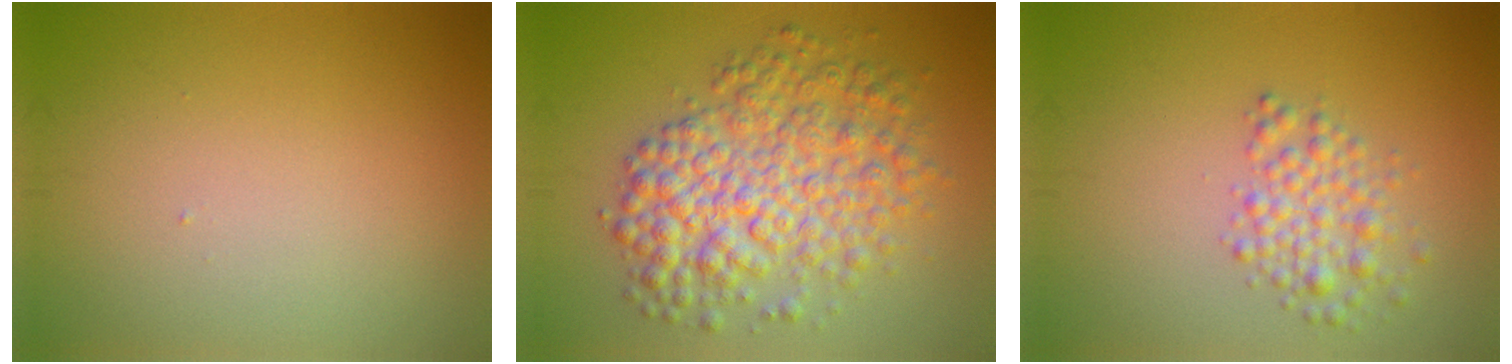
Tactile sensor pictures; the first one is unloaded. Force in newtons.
{"total": 7.4, "press": 7.4, "slide": 0.1}
{"total": 2.8, "press": 2.8, "slide": 0.0}